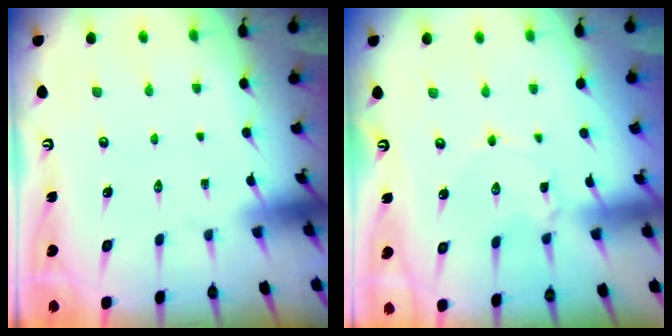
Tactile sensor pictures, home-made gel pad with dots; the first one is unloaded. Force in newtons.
{"total": 2.0, "press": 2.0, "slide": 0.2}